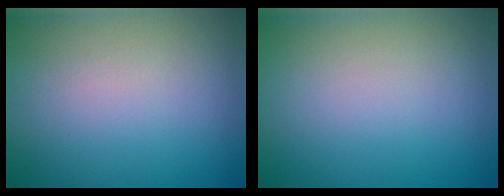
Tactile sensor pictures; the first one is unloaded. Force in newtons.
{"total": 0.0}